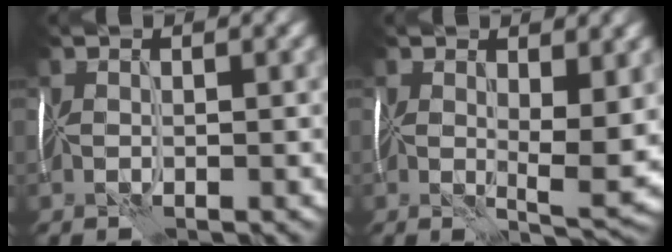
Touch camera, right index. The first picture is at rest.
{"total": 4.9, "force": [1.1, 1.8, 4.5], "torque": [-0.072, -0.009, 0.020]}